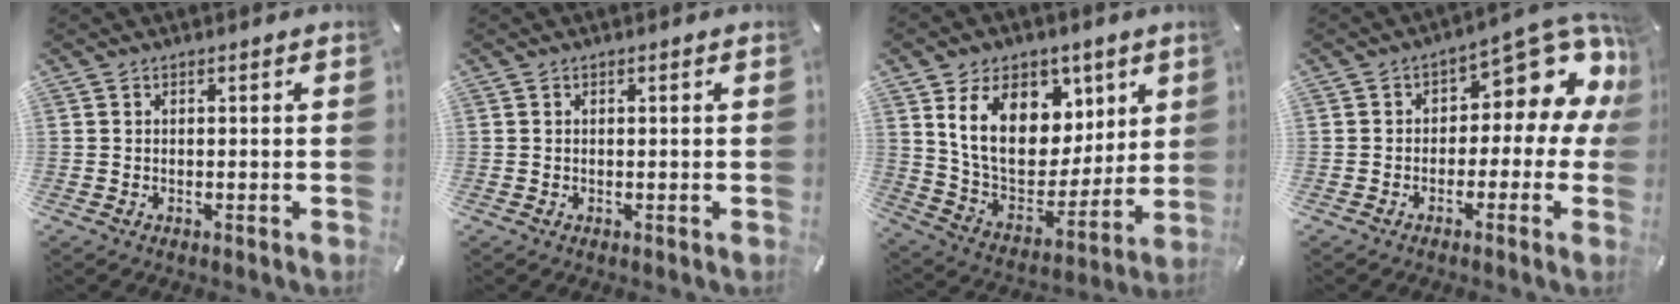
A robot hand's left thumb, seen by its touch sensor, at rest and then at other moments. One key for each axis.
{"total": 0.0}
{"total": 18.8, "fx": 7.9, "fy": 13.2, "fz": 10.8, "tx": -0.178, "ty": -0.034, "tz": 0.146}
{"total": 10.5, "fx": 5.3, "fy": 5.2, "fz": 7.4, "tx": -0.095, "ty": -0.048, "tz": 0.087}